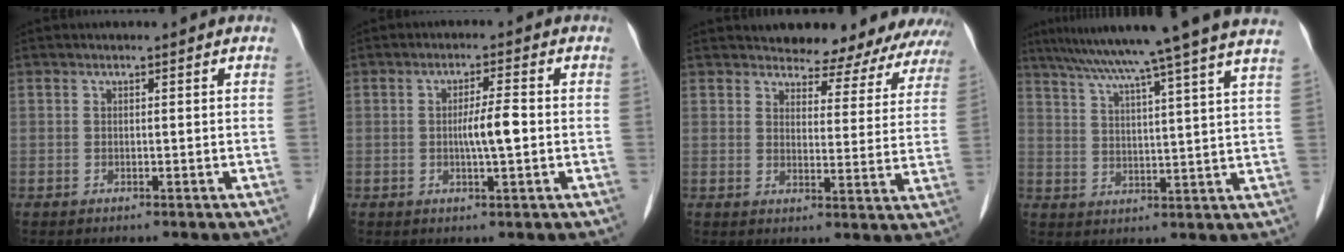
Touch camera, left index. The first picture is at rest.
{"total": 4.2, "force": [-0.4, 0.3, 4.2], "torque": [-0.076, -0.002, -0.007]}
{"total": 15.1, "force": [14.4, 3.6, 2.7], "torque": [0.000, -0.033, 0.144]}
{"total": 22.1, "force": [18.5, -2.0, 11.9], "torque": [-0.203, -0.012, 0.247]}